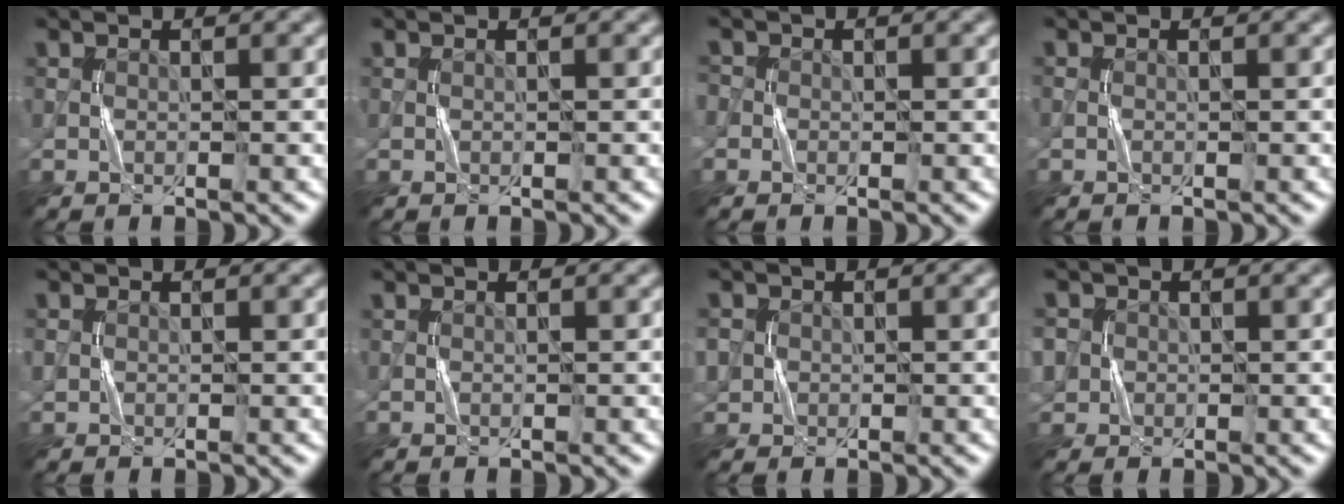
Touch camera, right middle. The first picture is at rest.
{"total": 0.0}
{"total": 1.3, "force": [0.1, 1.2, 0.3], "torque": [-0.002, 0.001, -0.012]}
{"total": 0.0}
{"total": 0.7, "force": [0.0, 0.7, 0.2], "torque": [-0.002, 0.000, -0.003]}
{"total": 0.0}
{"total": 2.4, "force": [0.2, 2.3, 0.7], "torque": [-0.018, 0.010, -0.001]}
{"total": 3.8, "force": [0.6, 3.5, 1.2], "torque": [-0.028, 0.022, -0.009]}